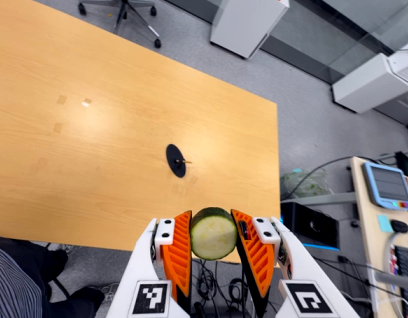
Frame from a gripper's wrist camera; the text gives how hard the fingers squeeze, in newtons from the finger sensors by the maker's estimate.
{"total": 11.1, "left": 10.4, "right": 11.7}